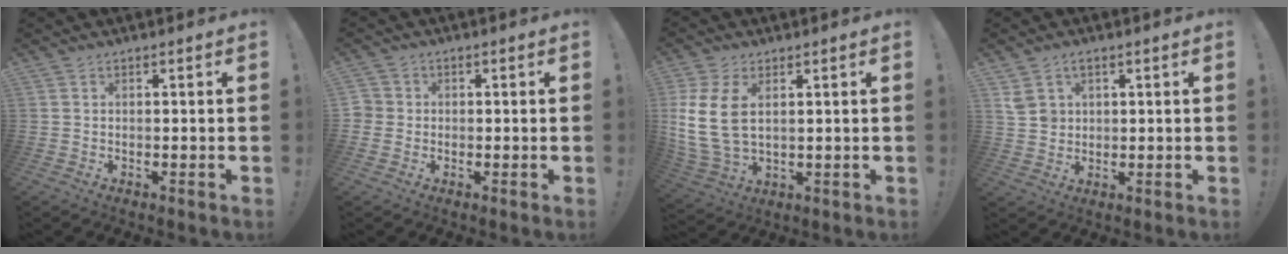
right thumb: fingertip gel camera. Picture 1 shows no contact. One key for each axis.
{"total": 2.8, "fx": -0.6, "fy": 2.6, "fz": 0.8, "tx": -0.008, "ty": 0.005, "tz": -0.012}
{"total": 11.8, "fx": 2.8, "fy": 7.0, "fz": 9.1, "tx": -0.189, "ty": -0.017, "tz": 0.055}
{"total": 4.6, "fx": 2.2, "fy": 3.5, "fz": 1.9, "tx": -0.028, "ty": -0.009, "tz": 0.043}